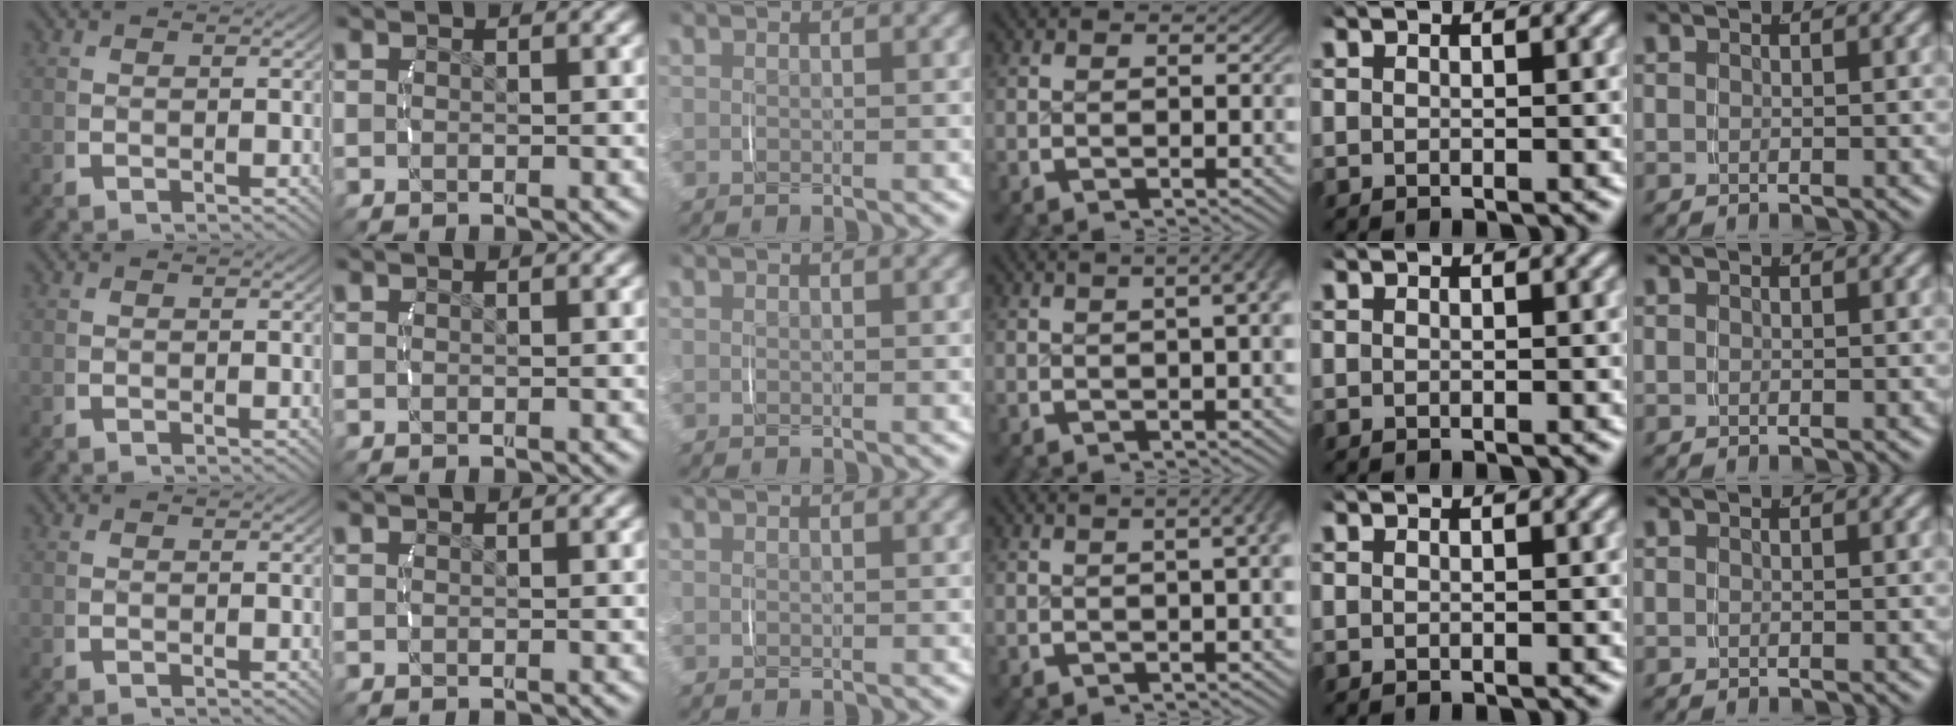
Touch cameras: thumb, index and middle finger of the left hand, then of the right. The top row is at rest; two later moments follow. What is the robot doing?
{"motion": "lift_and_place", "object": "measuring cup"}